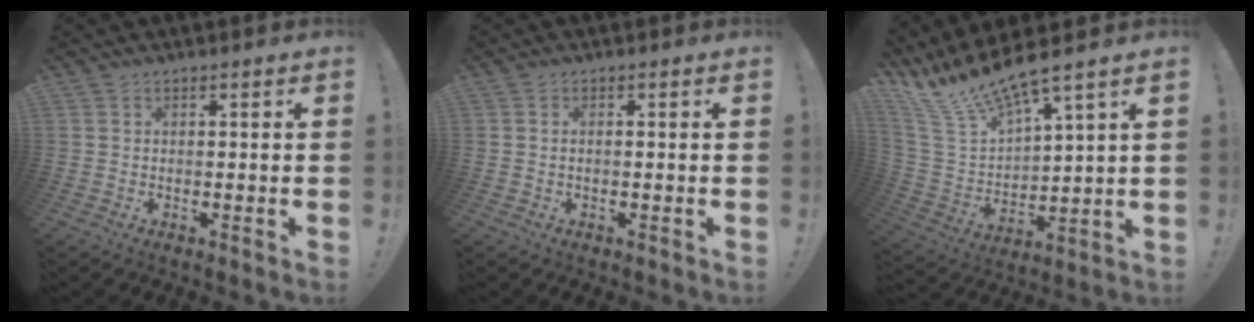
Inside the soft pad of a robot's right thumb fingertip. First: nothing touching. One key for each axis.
{"total": 0.9, "fx": -0.3, "fy": 0.0, "fz": 0.8, "tx": -0.016, "ty": 0.000, "tz": -0.004}
{"total": 15.4, "fx": 13.1, "fy": 2.8, "fz": 7.6, "tx": -0.157, "ty": -0.098, "tz": 0.232}